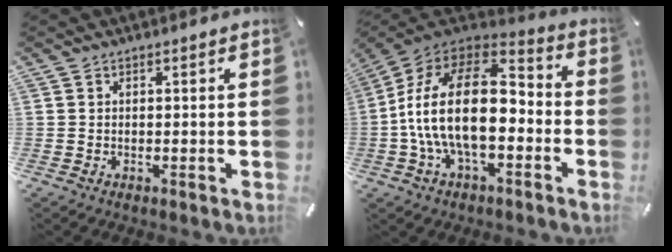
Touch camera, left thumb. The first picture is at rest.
{"total": 22.6, "force": [-2.9, 12.7, 18.4], "torque": [-0.354, 0.024, -0.047]}